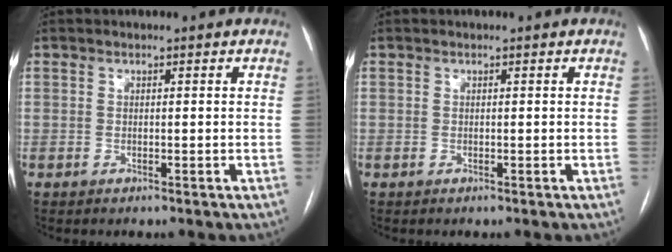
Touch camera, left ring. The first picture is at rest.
{"total": 0.0}